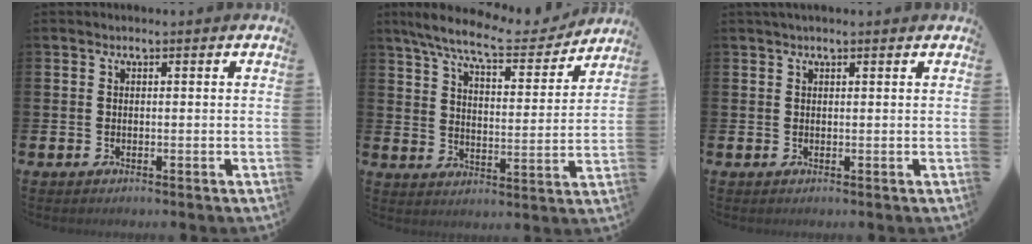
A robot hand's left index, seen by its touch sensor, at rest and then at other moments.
{"total": 9.2, "force": [8.2, 1.2, 4.0], "torque": [-0.103, -0.048, 0.139]}
{"total": 1.2, "force": [1.1, 0.0, 0.5], "torque": [0.002, -0.002, 0.017]}